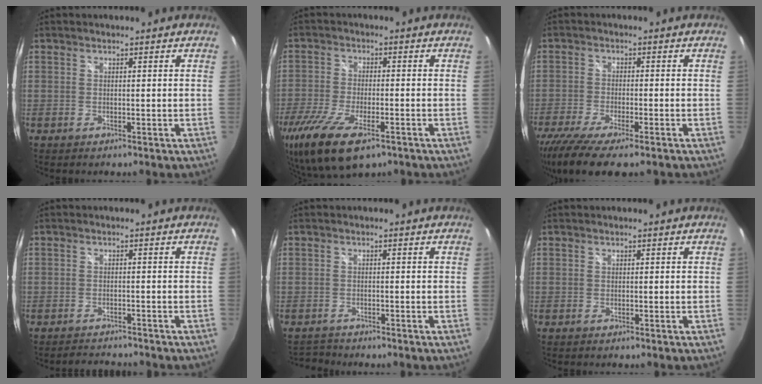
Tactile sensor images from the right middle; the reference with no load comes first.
{"total": 17.2, "force": [-10.4, 6.5, 12.1], "torque": [-0.267, -0.065, -0.179]}
{"total": 11.7, "force": [-8.9, 2.2, 7.3], "torque": [-0.163, -0.049, -0.154]}
{"total": 3.6, "force": [-3.5, 0.8, 0.5], "torque": [-0.017, 0.005, -0.053]}
{"total": 2.1, "force": [-2.0, 0.5, -0.3], "torque": [-0.003, -0.001, -0.038]}
{"total": 0.0}